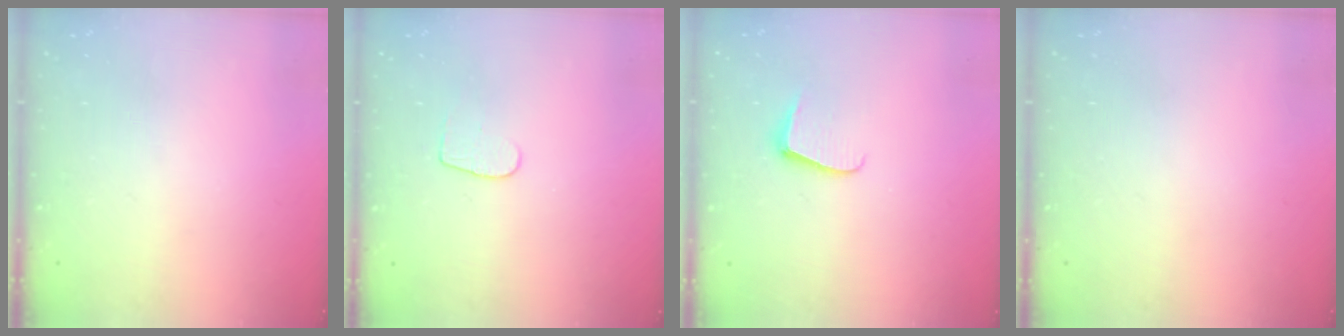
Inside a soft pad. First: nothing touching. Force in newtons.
{"total": 3.9, "press": 3.9, "slide": 0.4}
{"total": 5.7, "press": 5.7, "slide": 0.6}
{"total": 0.0}